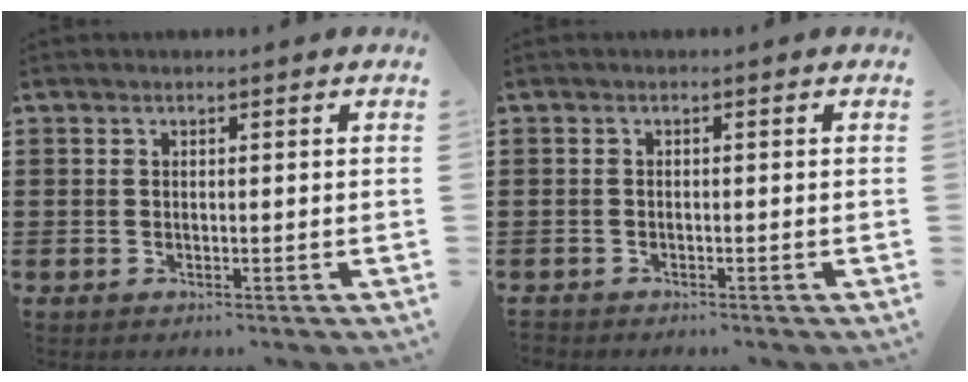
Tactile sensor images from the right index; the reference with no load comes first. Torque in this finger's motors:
{"motor_torque": [-2.14, 0.00, -1.05, -0.21]}